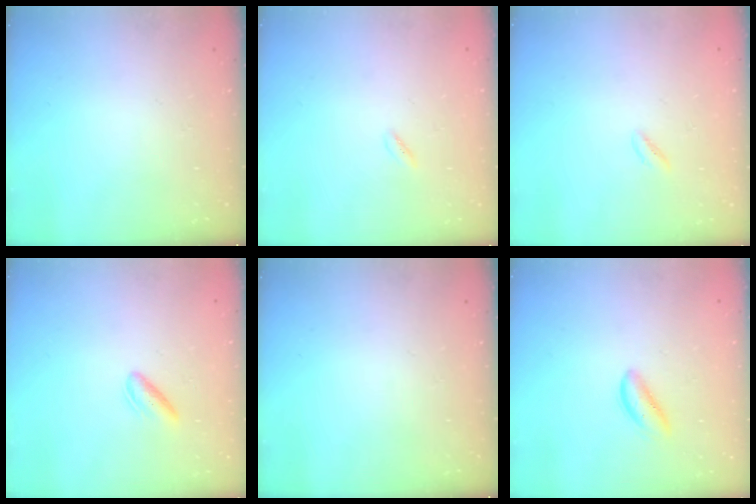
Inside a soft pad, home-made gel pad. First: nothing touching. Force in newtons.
{"total": 0.9, "press": 0.8, "slide": 0.5}
{"total": 0.6, "press": 0.3, "slide": 0.6}
{"total": 3.3, "press": 2.9, "slide": 1.6}
{"total": 0.0}
{"total": 2.2, "press": 2.2, "slide": 0.4}